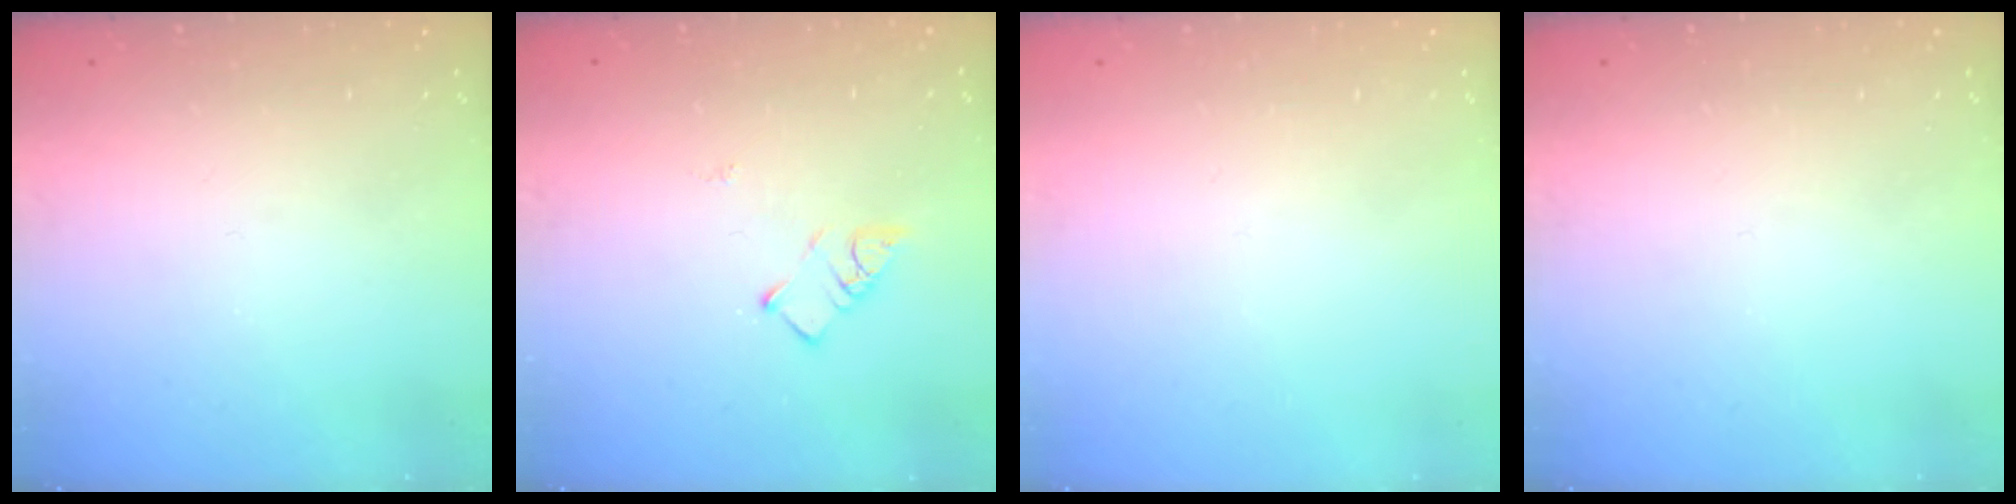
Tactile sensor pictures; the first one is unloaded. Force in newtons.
{"total": 4.3, "press": 4.3, "slide": 0.1}
{"total": 1.8, "press": 1.8, "slide": 0.1}
{"total": 0.0}